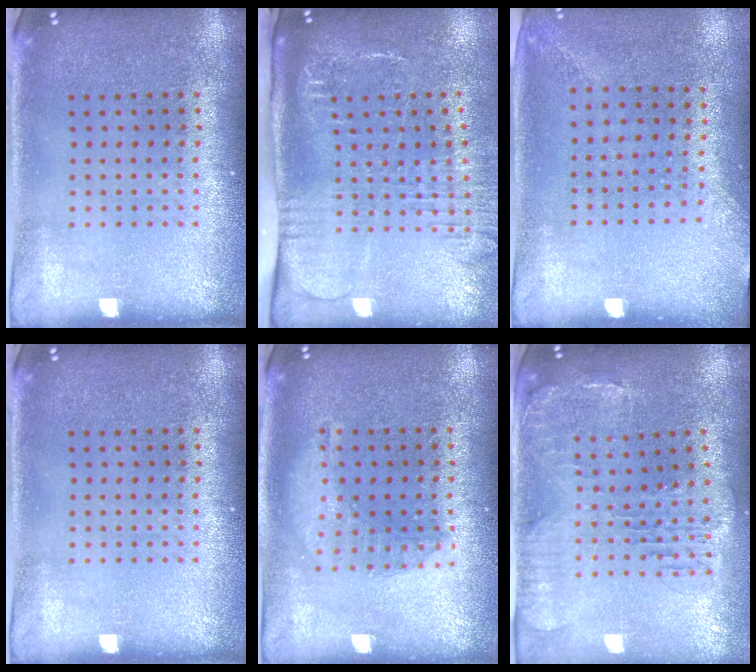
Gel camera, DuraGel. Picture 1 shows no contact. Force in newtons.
{"total": 2.6, "press": 2.0, "slide": 1.7}
{"total": 1.4, "press": 1.0, "slide": 1.0}
{"total": 0.0}
{"total": 1.4, "press": 1.4, "slide": 0.4}
{"total": 1.4, "press": 1.4, "slide": 0.4}